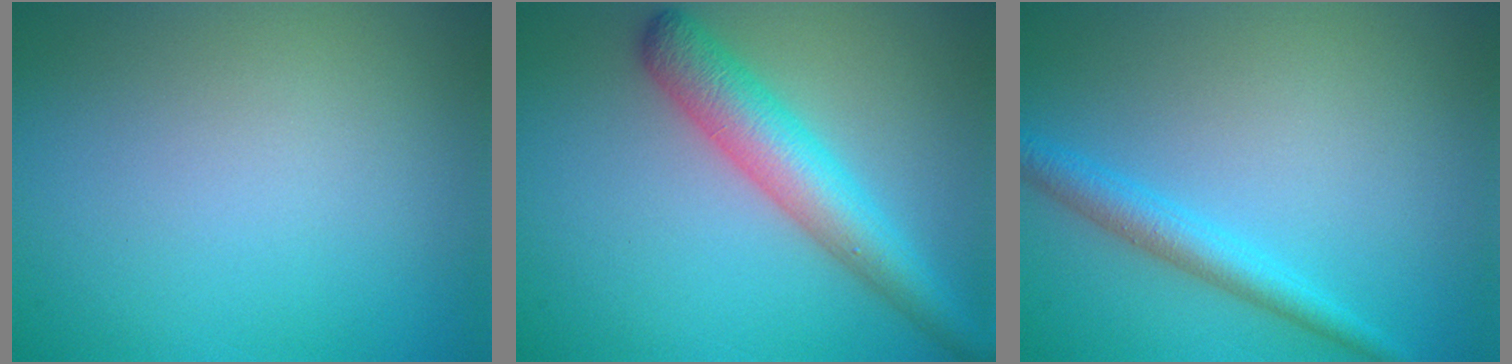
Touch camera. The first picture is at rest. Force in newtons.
{"total": 5.6, "press": 5.6, "slide": 0.1}
{"total": 2.7, "press": 2.7, "slide": 0.2}